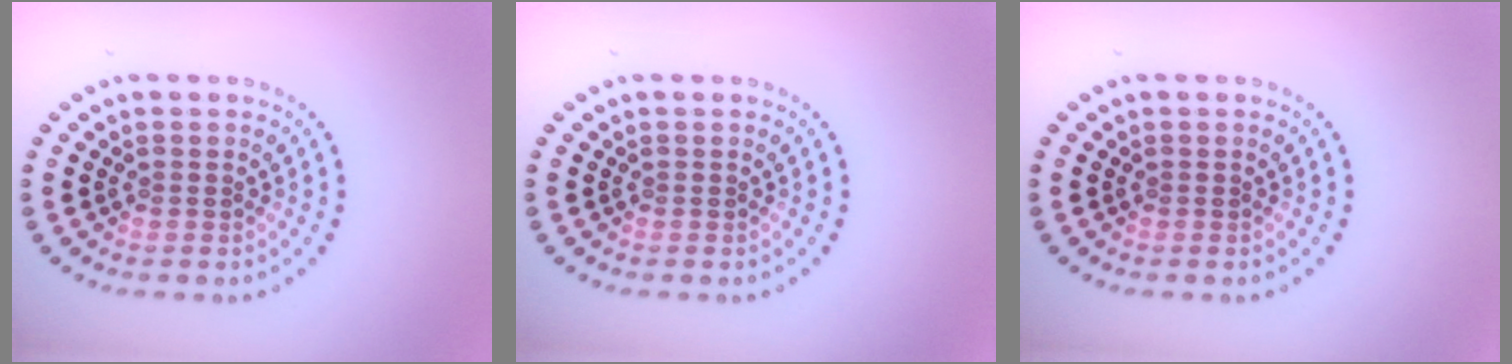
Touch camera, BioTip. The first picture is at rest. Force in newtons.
{"total": 0.0}
{"total": 0.0}